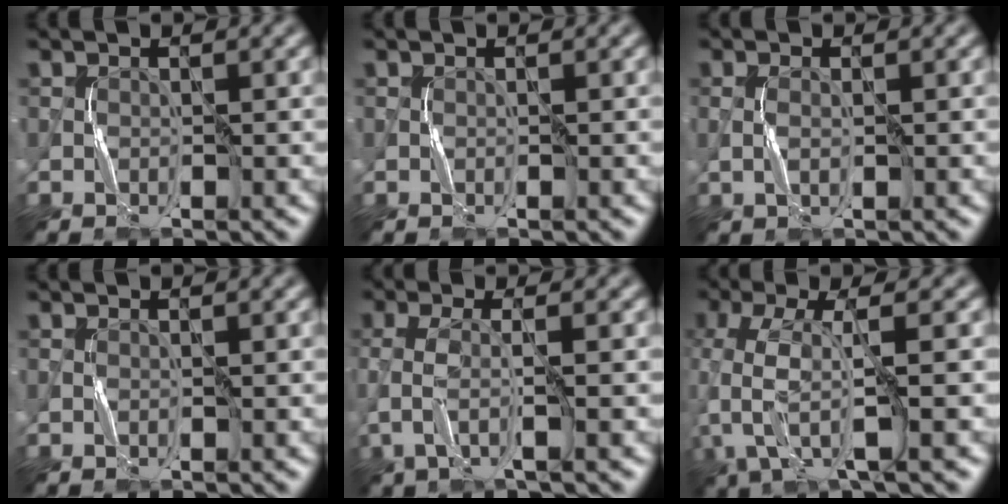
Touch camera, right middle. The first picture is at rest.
{"total": 0.0}
{"total": 1.2, "force": [0.0, 0.5, 1.1], "torque": [-0.030, 0.002, 0.000]}
{"total": 0.0}
{"total": 3.1, "force": [-0.4, 0.7, 3.0], "torque": [-0.071, -0.003, -0.010]}
{"total": 6.9, "force": [-2.0, 2.2, 6.2], "torque": [-0.155, -0.005, -0.043]}